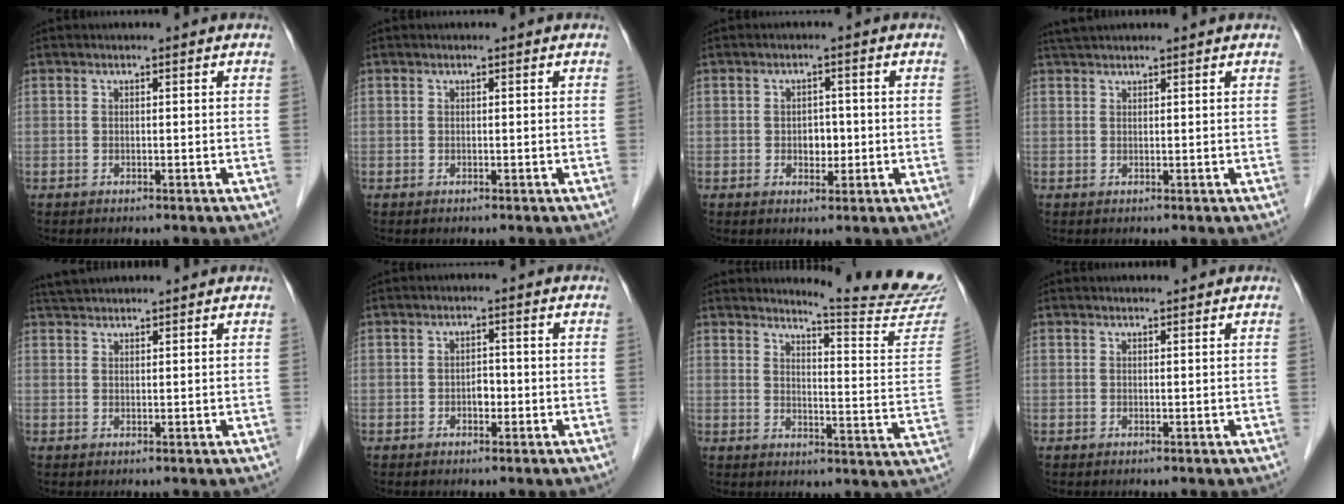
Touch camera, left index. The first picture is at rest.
{"total": 0.0}
{"total": 2.7, "force": [-0.8, 1.9, 1.8], "torque": [-0.024, -0.001, -0.010]}
{"total": 2.9, "force": [2.7, 0.0, 1.1], "torque": [-0.013, 0.026, 0.047]}
{"total": 3.6, "force": [3.4, 0.4, 1.1], "torque": [-0.019, 0.030, 0.063]}
{"total": 1.9, "force": [-1.1, 1.0, 1.2], "torque": [-0.016, 0.000, -0.019]}
{"total": 14.4, "force": [14.1, -1.2, 2.7], "torque": [-0.033, -0.124, 0.153]}
{"total": 0.7, "force": [0.6, 0.0, 0.2], "torque": [-0.006, 0.002, 0.011]}